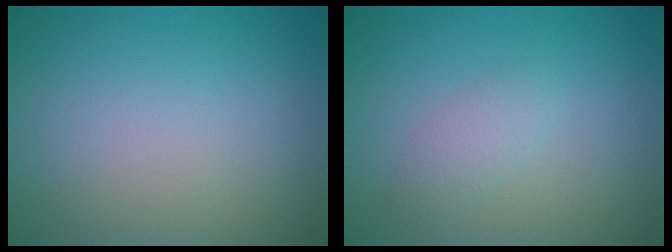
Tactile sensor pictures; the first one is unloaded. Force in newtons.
{"total": 1.5, "press": 1.5, "slide": 0.0}